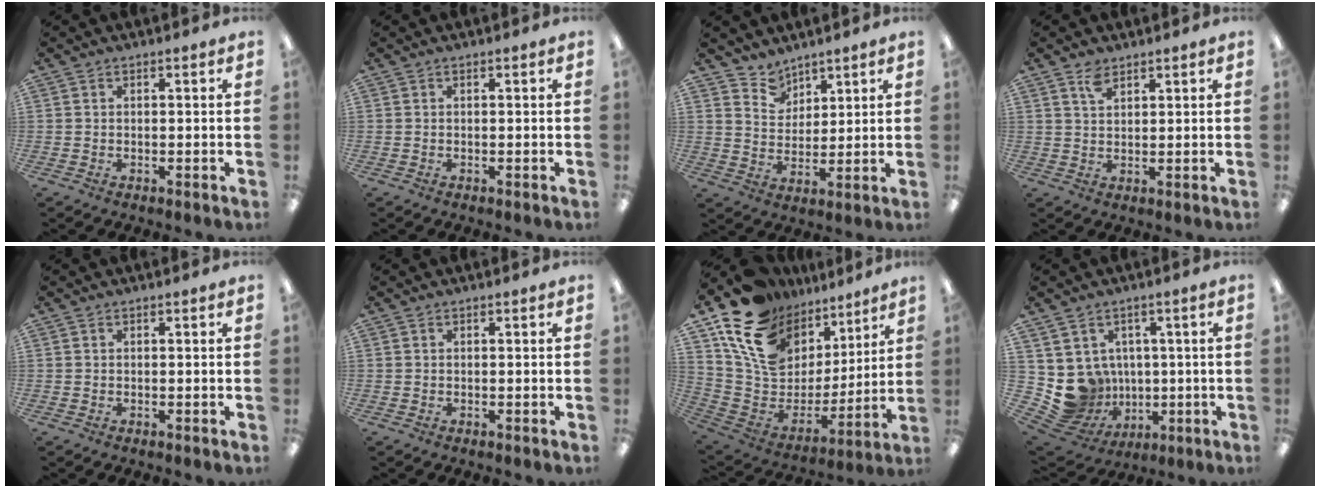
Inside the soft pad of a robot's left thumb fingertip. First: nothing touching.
{"total": 0.0}
{"total": 6.5, "force": [5.3, 3.7, -0.4], "torque": [-0.006, -0.038, 0.101]}
{"total": 3.4, "force": [2.6, 1.6, 1.5], "torque": [-0.028, -0.005, 0.047]}
{"total": 0.0}
{"total": 0.0}
{"total": 19.1, "force": [10.7, 13.3, 8.6], "torque": [-0.162, -0.061, 0.207]}
{"total": 9.6, "force": [0.2, 9.4, 2.0], "torque": [-0.080, -0.019, 0.020]}